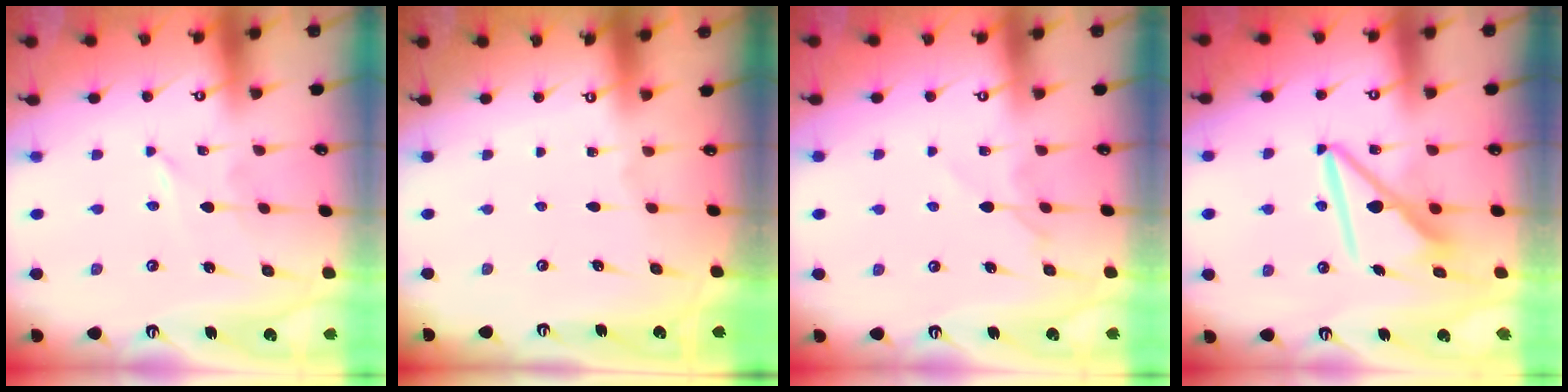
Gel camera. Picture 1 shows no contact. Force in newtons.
{"total": 0.0}
{"total": 5.5, "press": 5.4, "slide": 0.8}
{"total": 10.2, "press": 10.2, "slide": 1.0}